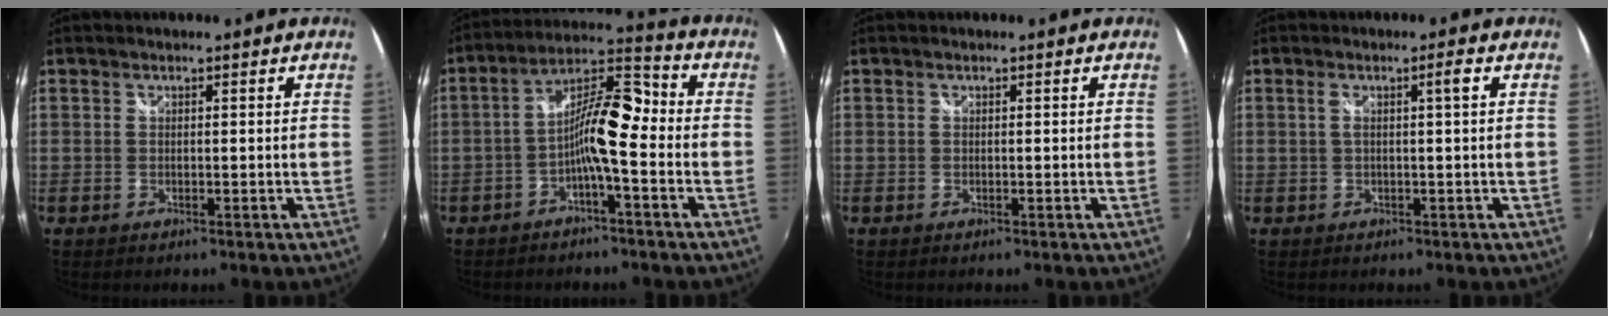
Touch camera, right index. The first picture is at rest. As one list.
[{"total": 8.8, "force": [-3.0, 2.1, 8.0], "torque": [-0.164, 0.022, -0.059]}, {"total": 0.0}, {"total": 2.0, "force": [0.1, -0.4, 2.0], "torque": [-0.030, 0.004, 0.002]}]